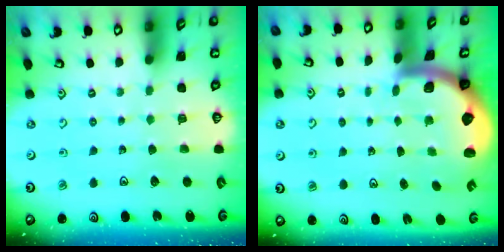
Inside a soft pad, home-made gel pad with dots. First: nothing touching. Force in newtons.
{"total": 1.9, "press": 1.8, "slide": 0.5}